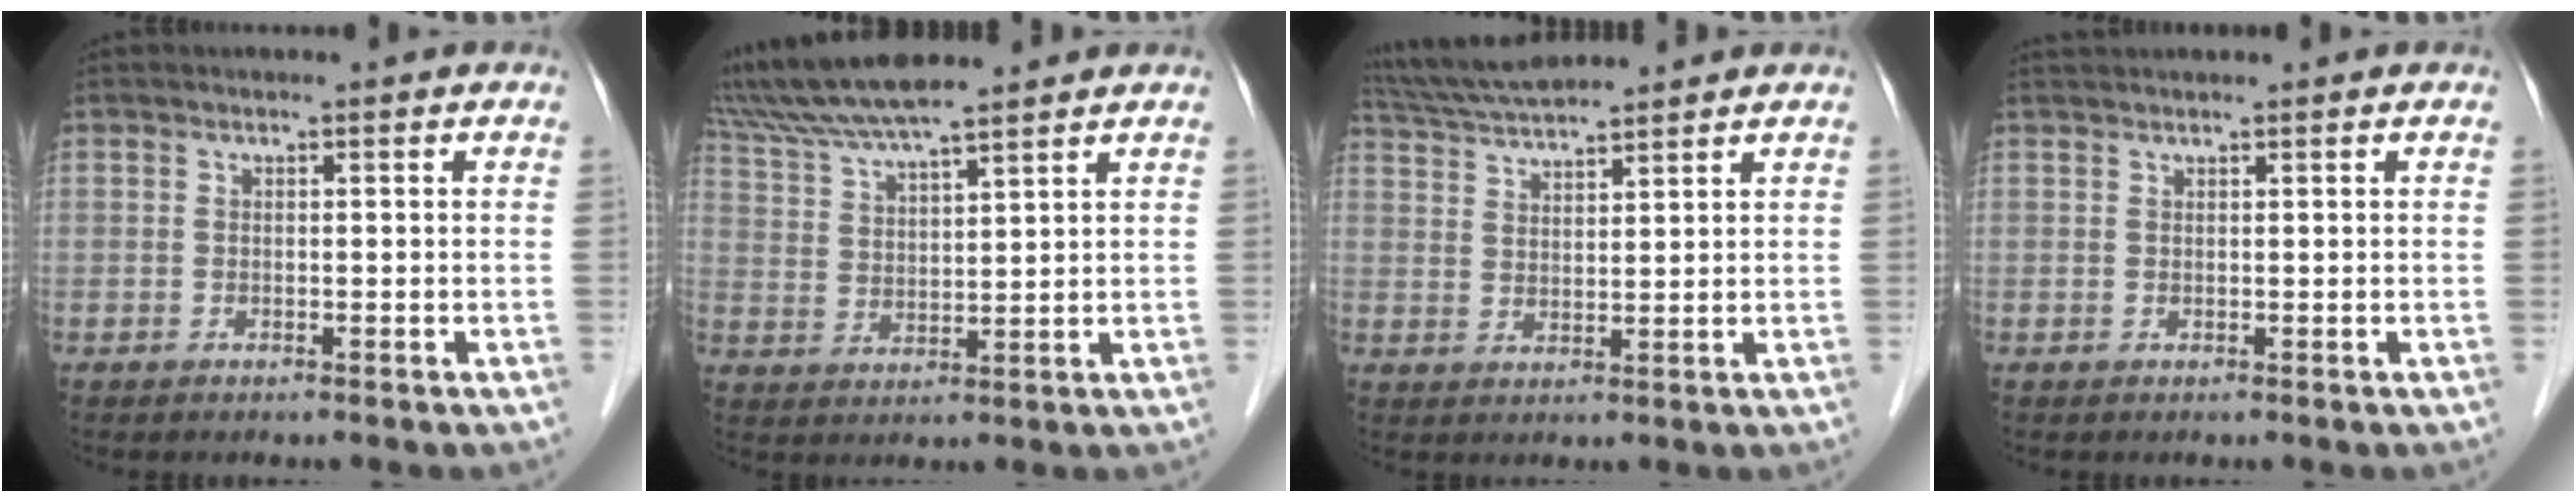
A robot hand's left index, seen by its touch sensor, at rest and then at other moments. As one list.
[{"total": 12.5, "force": [11.0, 0.5, 5.9], "torque": [-0.115, 0.031, 0.200]}, {"total": 9.1, "force": [8.5, 0.4, 3.4], "torque": [-0.070, 0.032, 0.155]}, {"total": 1.8, "force": [1.6, -0.1, 0.6], "torque": [-0.007, 0.024, 0.035]}]